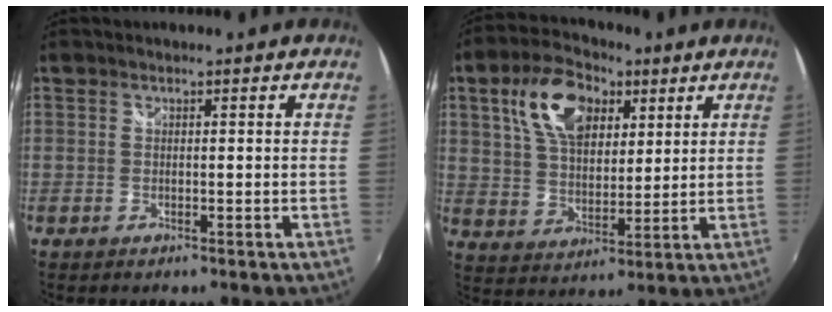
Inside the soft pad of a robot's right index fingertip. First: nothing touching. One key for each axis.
{"total": 14.1, "fx": 6.2, "fy": 8.3, "fz": 9.6, "tx": -0.187, "ty": 0.025, "tz": 0.112}